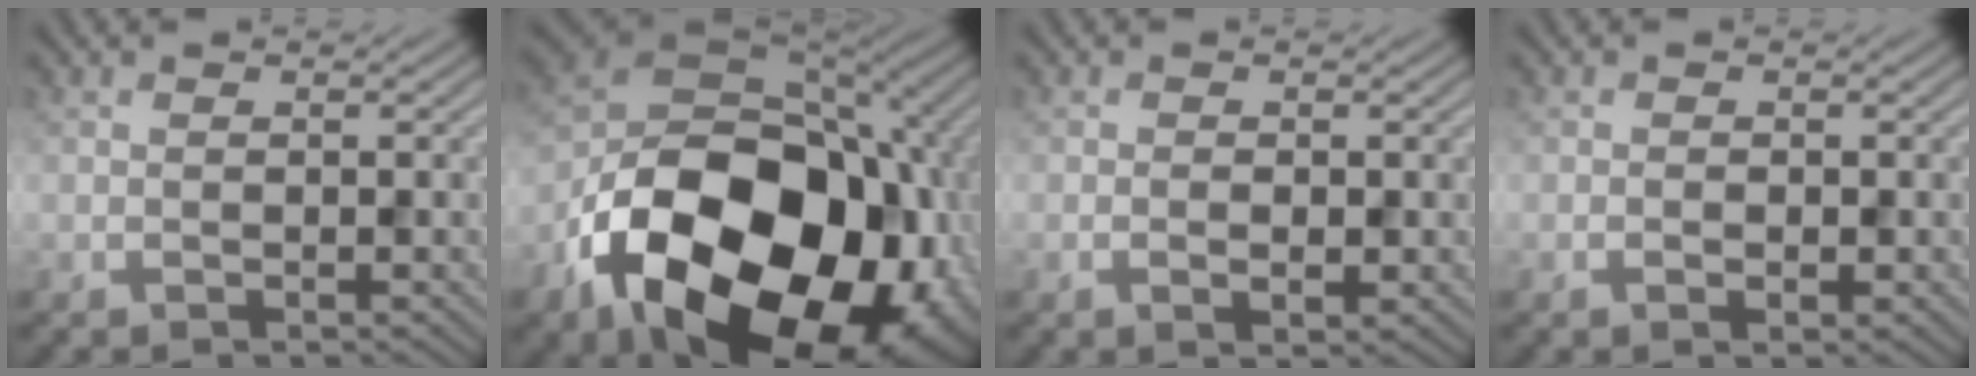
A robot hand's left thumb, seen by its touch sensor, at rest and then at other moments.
{"total": 22.5, "force": [-8.3, 15.0, 14.6], "torque": [-0.315, -0.055, -0.108]}
{"total": 1.6, "force": [-0.3, 0.9, 1.4], "torque": [-0.027, -0.006, -0.002]}
{"total": 0.9, "force": [-0.3, 0.5, 0.7], "torque": [-0.014, -0.003, -0.003]}